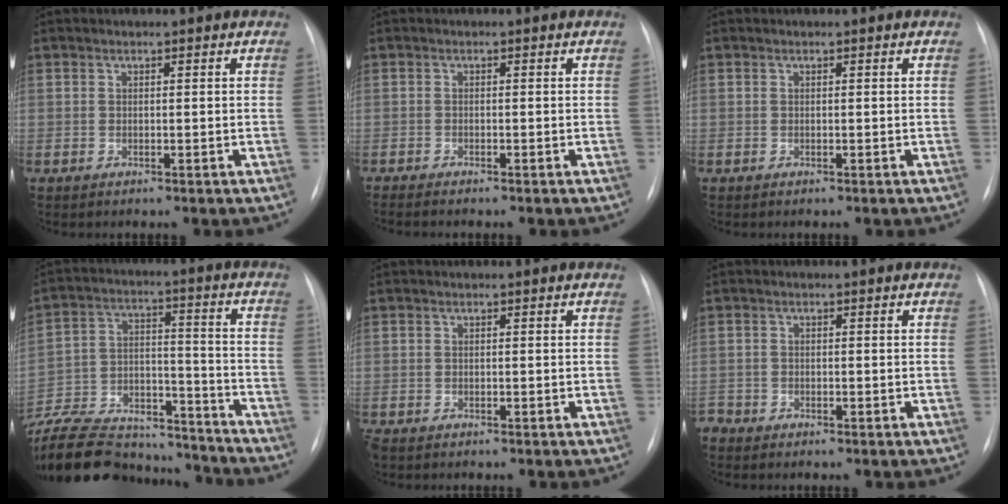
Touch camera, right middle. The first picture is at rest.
{"total": 3.5, "force": [-2.9, 0.4, 1.8], "torque": [-0.025, -0.006, -0.035]}
{"total": 0.0}
{"total": 29.1, "force": [-26.0, 8.1, 10.2], "torque": [-0.228, -0.013, -0.394]}
{"total": 1.5, "force": [-1.1, 0.9, 0.6], "torque": [-0.014, -0.002, -0.015]}
{"total": 1.5, "force": [-1.2, 0.9, 0.1], "torque": [-0.001, 0.002, -0.021]}